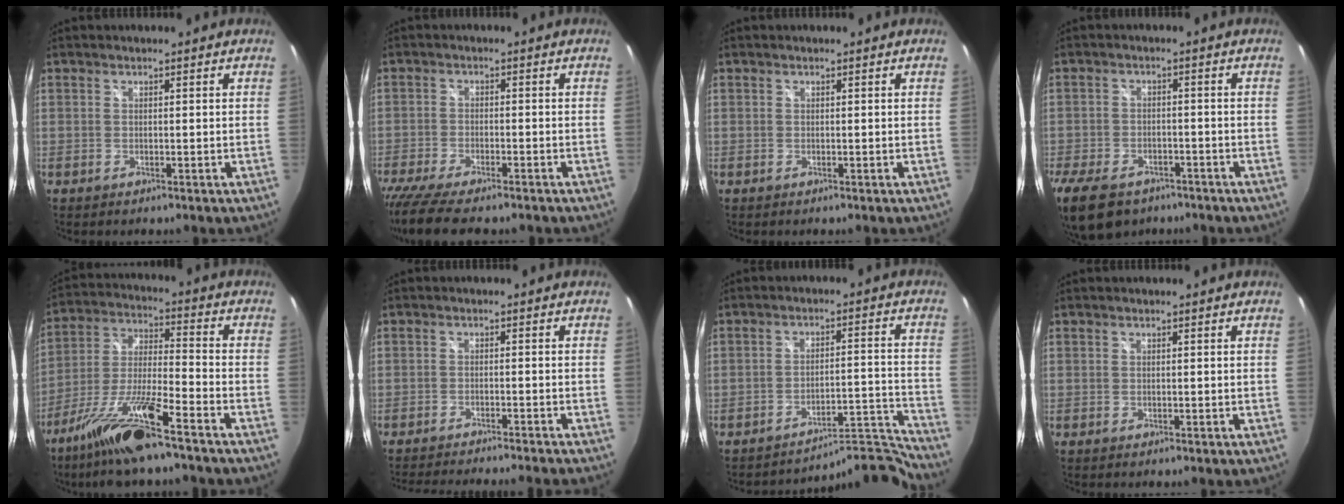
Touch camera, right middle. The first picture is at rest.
{"total": 10.1, "force": [-8.6, 1.7, 5.0], "torque": [-0.122, -0.040, -0.147]}
{"total": 0.0}
{"total": 13.0, "force": [-8.9, 7.4, 6.1], "torque": [-0.164, -0.020, -0.148]}
{"total": 14.6, "force": [-10.6, 1.1, 9.9], "torque": [-0.209, -0.016, -0.201]}
{"total": 9.6, "force": [-8.8, -0.5, 3.8], "torque": [-0.086, -0.011, -0.132]}
{"total": 10.8, "force": [-10.7, -1.5, -1.1], "torque": [0.020, 0.051, -0.156]}
{"total": 0.0}